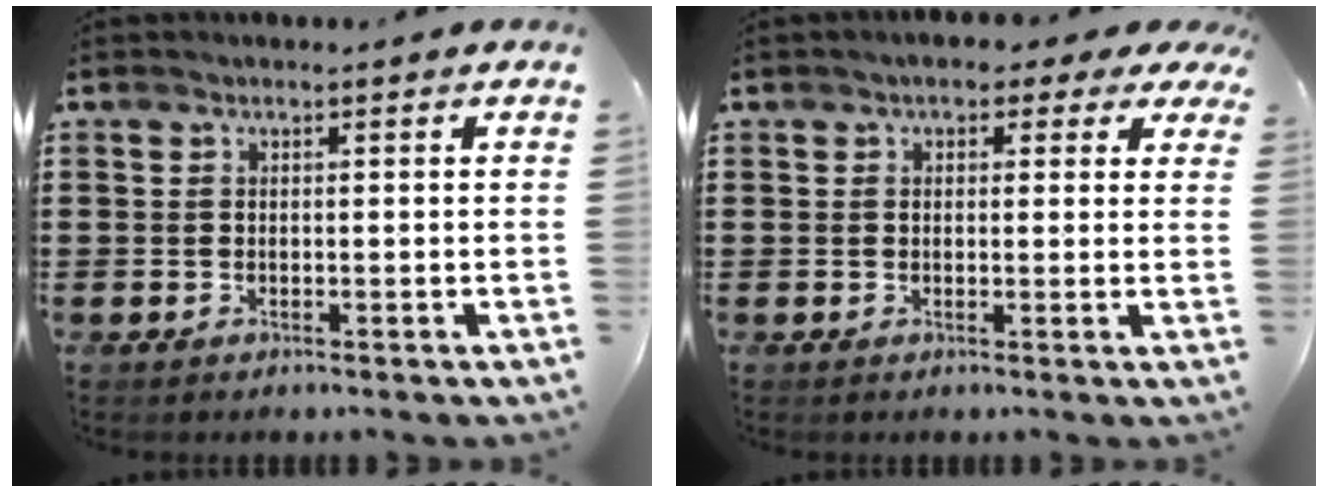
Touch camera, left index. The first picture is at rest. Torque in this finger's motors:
{"motor_torque": [2.14, 0.00, 0.50, 0.00]}